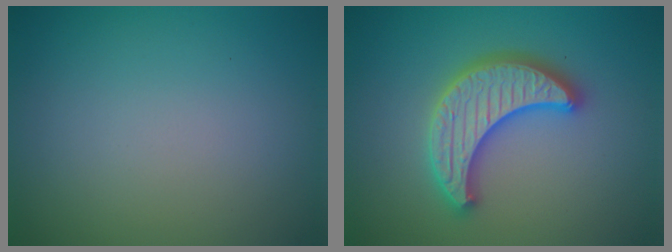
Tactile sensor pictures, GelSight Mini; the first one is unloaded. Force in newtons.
{"total": 5.4, "press": 5.3, "slide": 0.9}